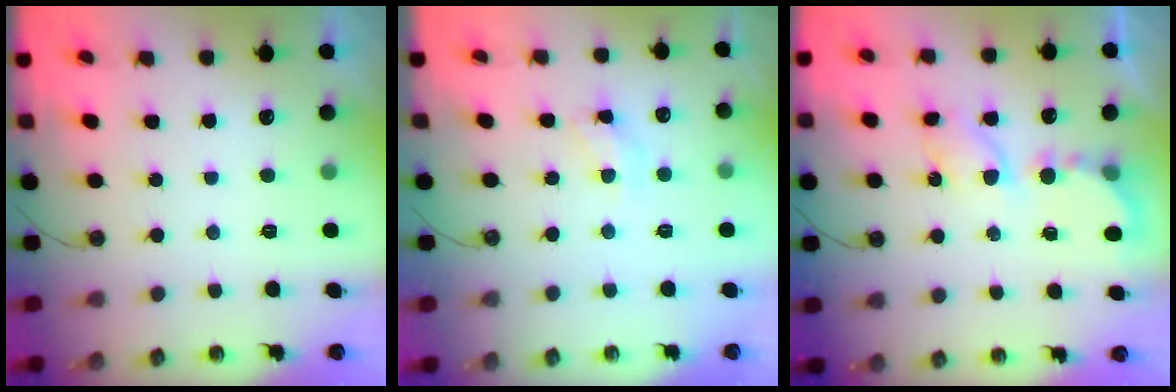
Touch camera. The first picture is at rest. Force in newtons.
{"total": 7.8, "press": 7.8, "slide": 0.6}
{"total": 6.7, "press": 6.7, "slide": 0.2}